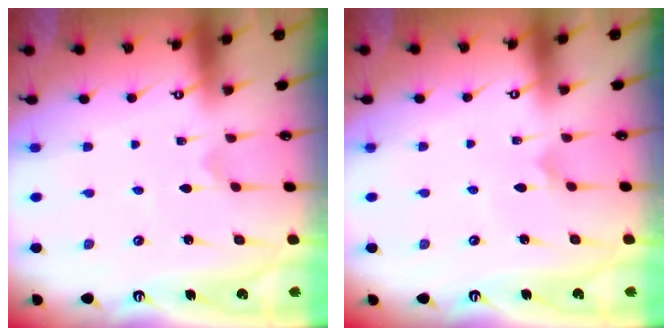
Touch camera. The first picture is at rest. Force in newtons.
{"total": 2.0, "press": 2.0, "slide": 0.1}